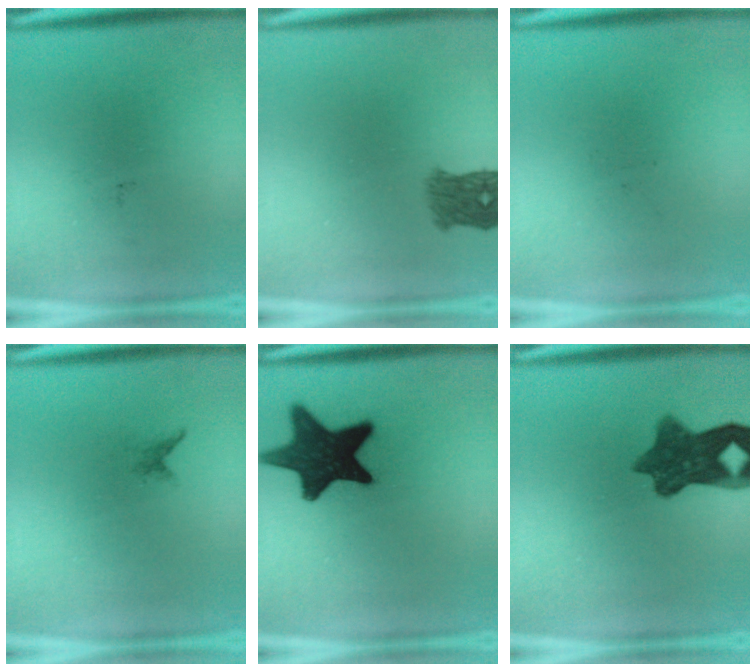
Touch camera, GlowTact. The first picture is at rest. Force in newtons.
{"total": 3.6}
{"total": 0.0}
{"total": 0.7}
{"total": 15.5}
{"total": 9.1}